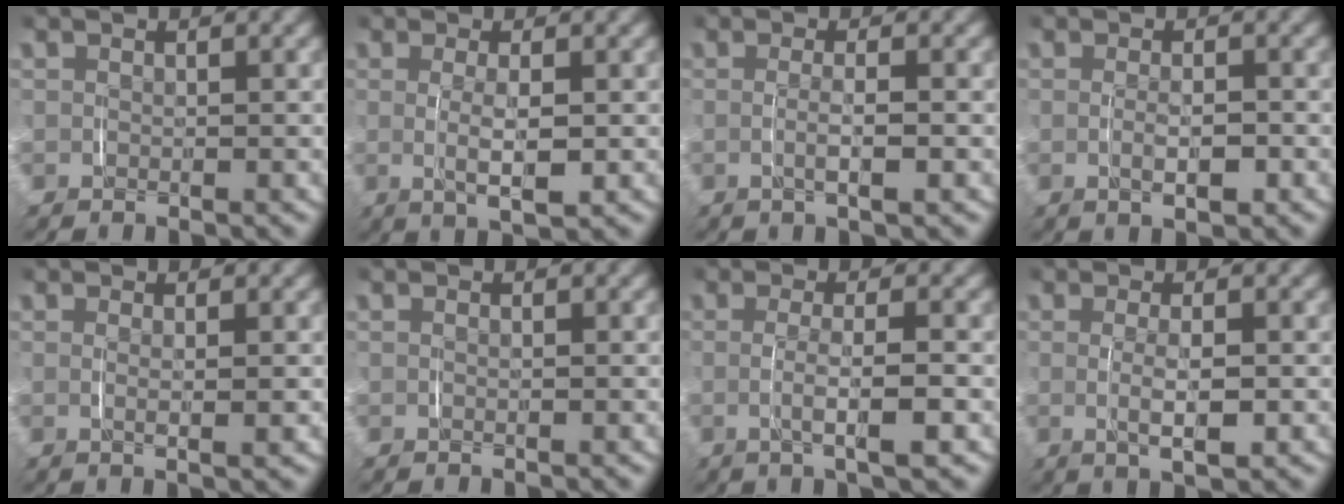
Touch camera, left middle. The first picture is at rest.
{"total": 3.8, "force": [-0.2, 1.0, 3.6], "torque": [-0.060, -0.004, 0.001]}
{"total": 2.2, "force": [-0.5, 0.1, 2.2], "torque": [-0.037, -0.002, -0.006]}
{"total": 2.5, "force": [-0.5, 0.8, 2.3], "torque": [-0.034, -0.001, -0.005]}
{"total": 1.3, "force": [0.3, -0.2, 1.3], "torque": [-0.022, -0.005, 0.008]}
{"total": 0.0}
{"total": 3.5, "force": [-0.8, 0.3, 3.4], "torque": [-0.057, -0.001, -0.013]}
{"total": 3.5, "force": [-0.4, 0.9, 3.4], "torque": [-0.054, -0.002, -0.004]}